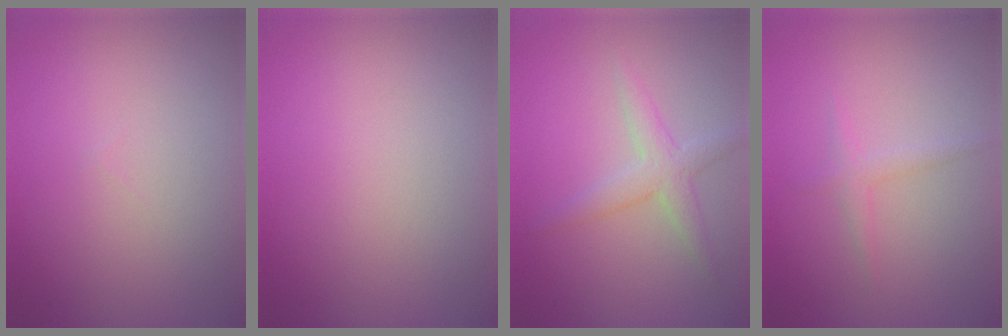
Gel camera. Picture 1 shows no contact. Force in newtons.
{"total": 0.0}
{"total": 2.6, "press": 2.6, "slide": 0.1}
{"total": 1.3, "press": 1.3, "slide": 0.1}